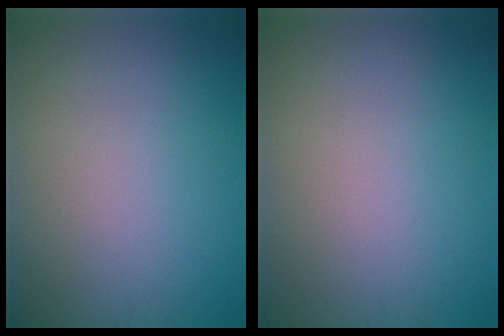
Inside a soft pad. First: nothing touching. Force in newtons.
{"total": 0.0}